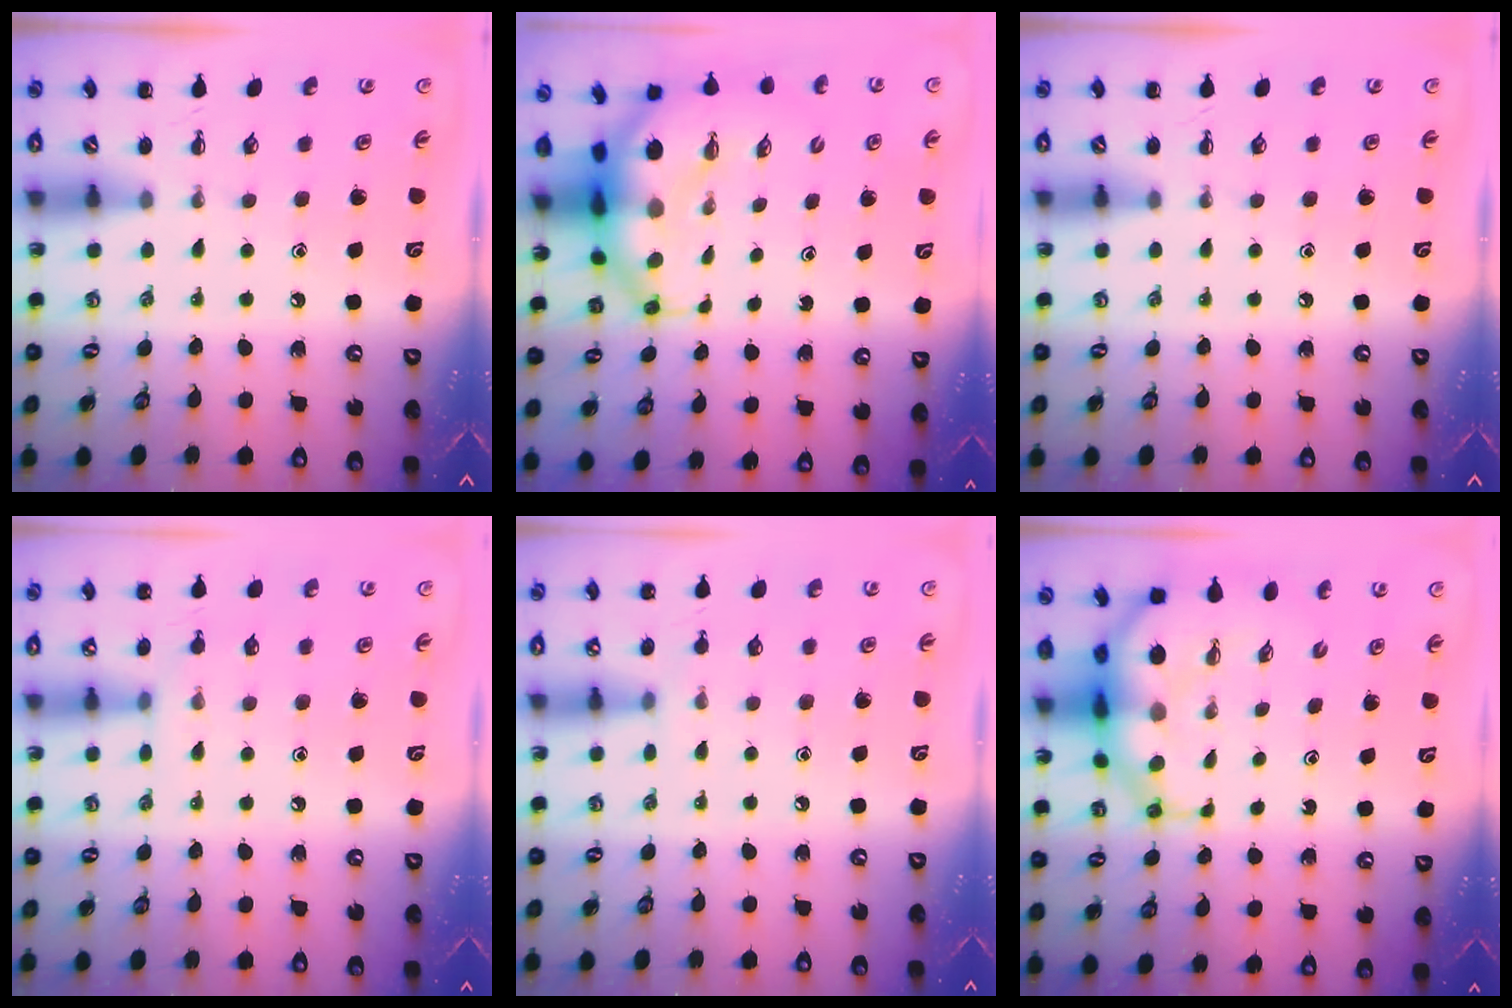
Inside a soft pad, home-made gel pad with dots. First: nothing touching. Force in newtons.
{"total": 8.2, "press": 7.9, "slide": 2.0}
{"total": 0.0}
{"total": 5.5, "press": 5.3, "slide": 1.5}
{"total": 4.5, "press": 4.1, "slide": 1.7}
{"total": 9.1, "press": 8.8, "slide": 2.3}